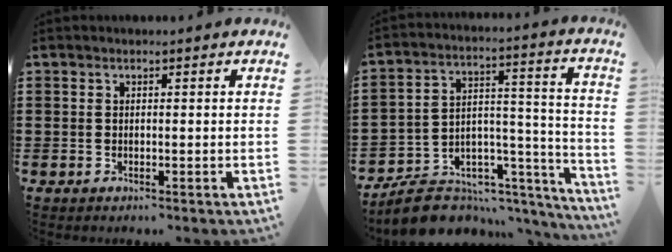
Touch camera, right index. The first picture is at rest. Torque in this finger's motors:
{"motor_torque": [-2.14, 0.00, -0.68, -0.21]}